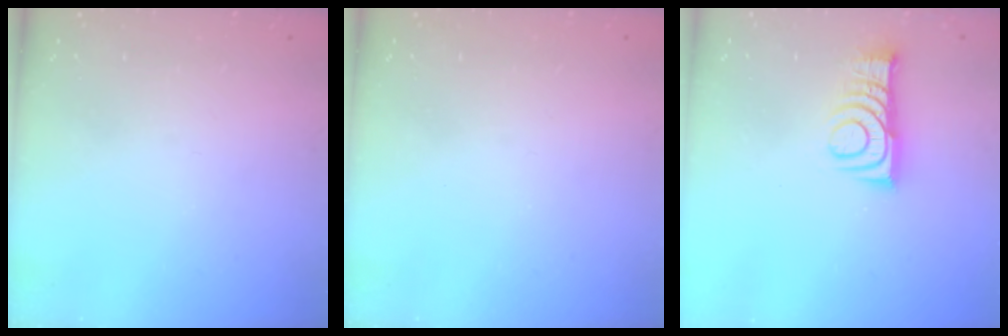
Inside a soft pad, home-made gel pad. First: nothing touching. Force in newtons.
{"total": 0.0}
{"total": 9.3, "press": 9.3, "slide": 0.2}